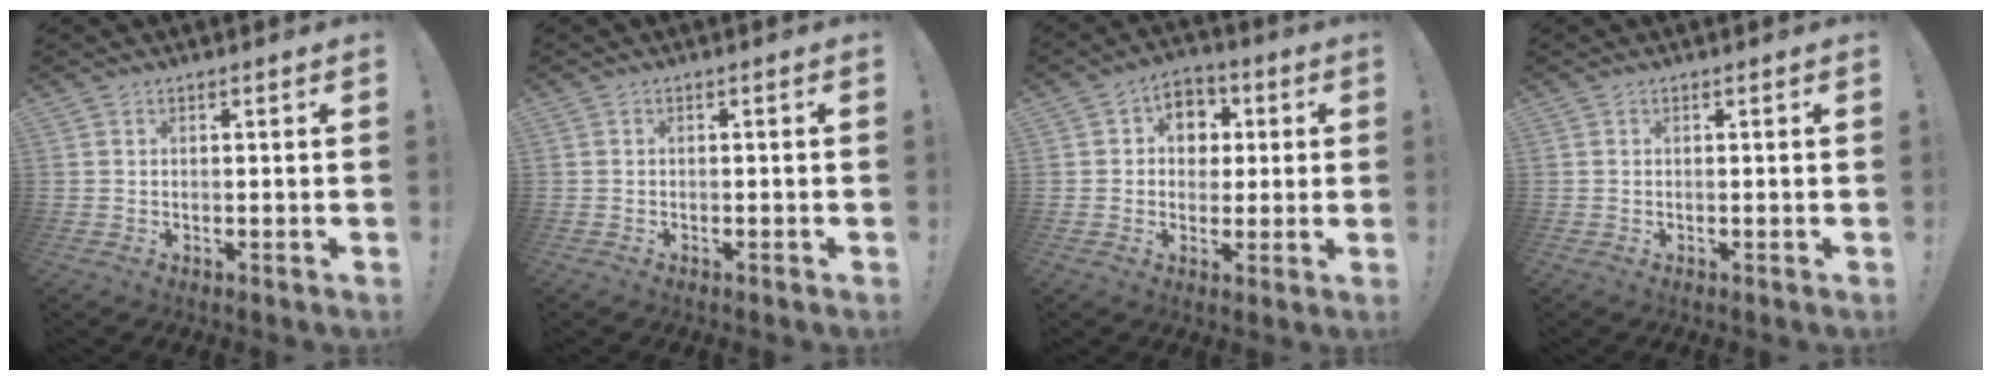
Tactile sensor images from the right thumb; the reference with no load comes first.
{"total": 0.8, "force": [-0.8, 0.1, 0.0], "torque": [0.003, 0.000, -0.014]}
{"total": 8.5, "force": [1.2, 7.5, 3.9], "torque": [-0.050, 0.005, 0.028]}
{"total": 0.0}